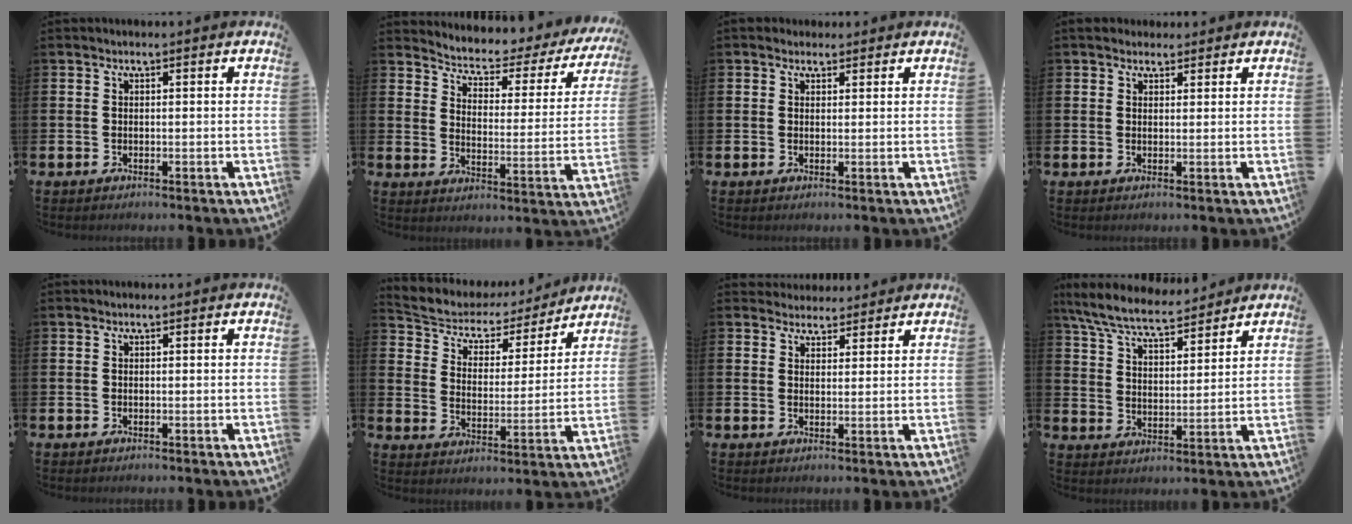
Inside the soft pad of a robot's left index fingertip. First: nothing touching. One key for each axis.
{"total": 4.1, "fx": 3.8, "fy": 1.3, "fz": 0.9, "tx": -0.042, "ty": -0.037, "tz": 0.054}
{"total": 2.0, "fx": 1.8, "fy": 0.8, "fz": 0.1, "tx": 0.010, "ty": -0.002, "tz": 0.030}
{"total": 2.6, "fx": 2.3, "fy": 1.2, "fz": 0.2, "tx": 0.007, "ty": -0.005, "tz": 0.040}
{"total": 0.0}
{"total": 4.9, "fx": 4.0, "fy": 2.7, "fz": 0.9, "tx": -0.044, "ty": -0.033, "tz": 0.061}
{"total": 3.4, "fx": 3.3, "fy": 1.1, "fz": -0.2, "tx": 0.001, "ty": -0.016, "tz": 0.059}
{"total": 7.9, "fx": 7.3, "fy": 1.3, "fz": 2.8, "tx": -0.087, "ty": -0.036, "tz": 0.131}